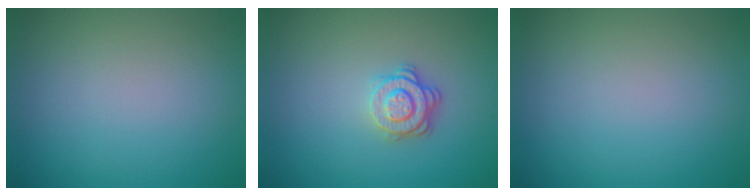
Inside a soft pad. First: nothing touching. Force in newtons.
{"total": 3.0, "press": 2.6, "slide": 1.5}
{"total": 0.0}